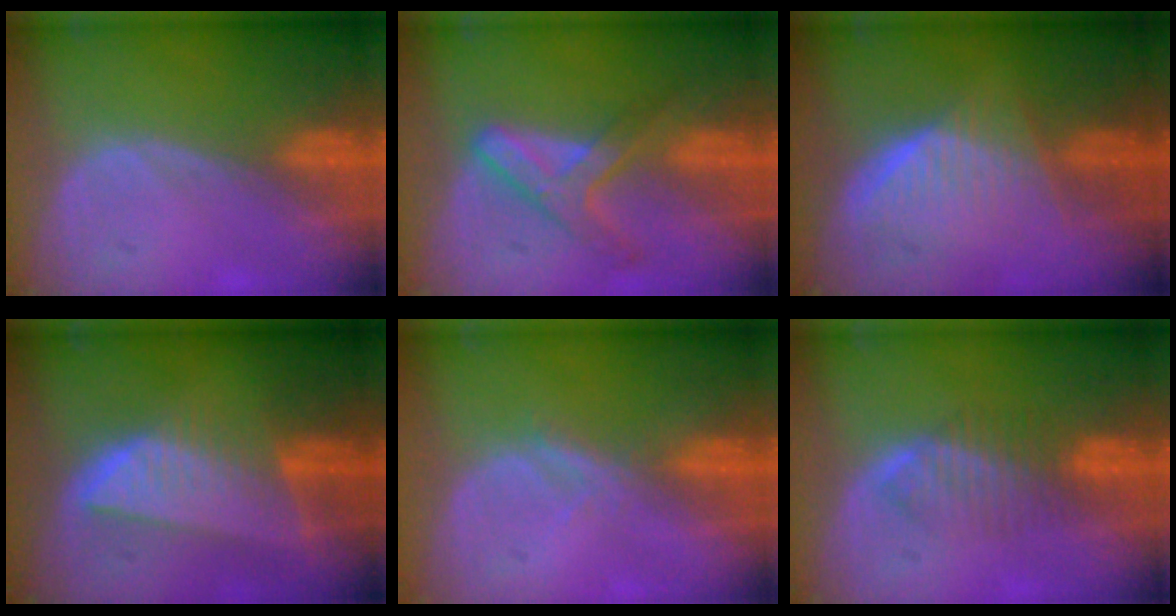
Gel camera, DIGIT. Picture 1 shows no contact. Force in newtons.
{"total": 6.6, "press": 5.8, "slide": 3.3}
{"total": 5.8, "press": 5.8, "slide": 0.5}
{"total": 8.3, "press": 7.3, "slide": 4.0}
{"total": 1.8, "press": 1.6, "slide": 0.7}
{"total": 4.4, "press": 4.3, "slide": 0.9}